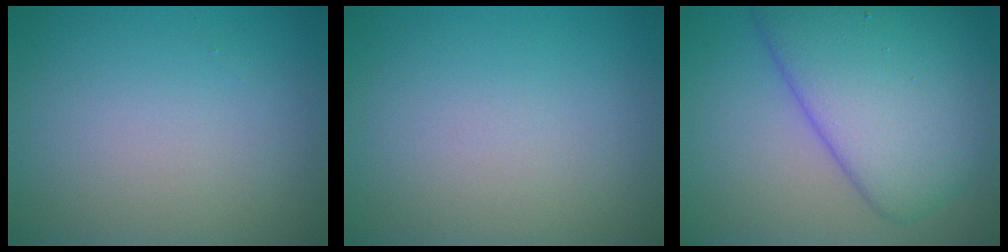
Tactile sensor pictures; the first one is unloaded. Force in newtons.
{"total": 0.0}
{"total": 9.9, "press": 9.9, "slide": 0.3}